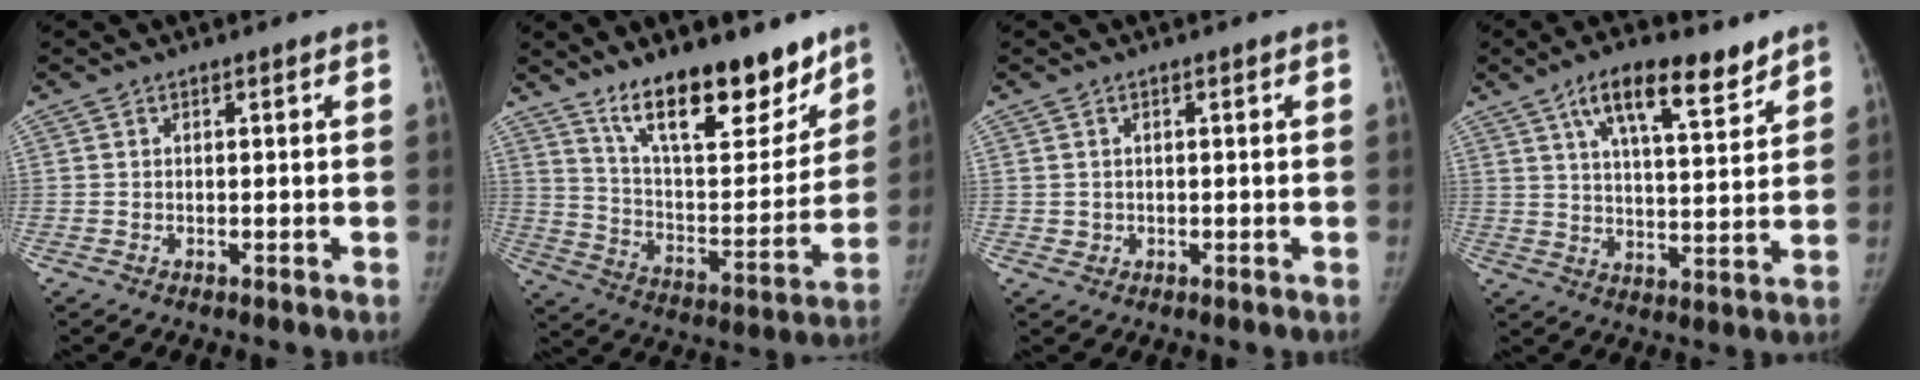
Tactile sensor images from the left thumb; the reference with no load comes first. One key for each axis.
{"total": 21.3, "fx": 15.3, "fy": 7.5, "fz": 12.9, "tx": -0.149, "ty": -0.096, "tz": 0.253}
{"total": 1.1, "fx": 0.0, "fy": 1.1, "fz": 0.2, "tx": 0.002, "ty": 0.002, "tz": 0.003}
{"total": 12.9, "fx": 8.2, "fy": 4.3, "fz": 8.9, "tx": -0.125, "ty": -0.036, "tz": 0.136}